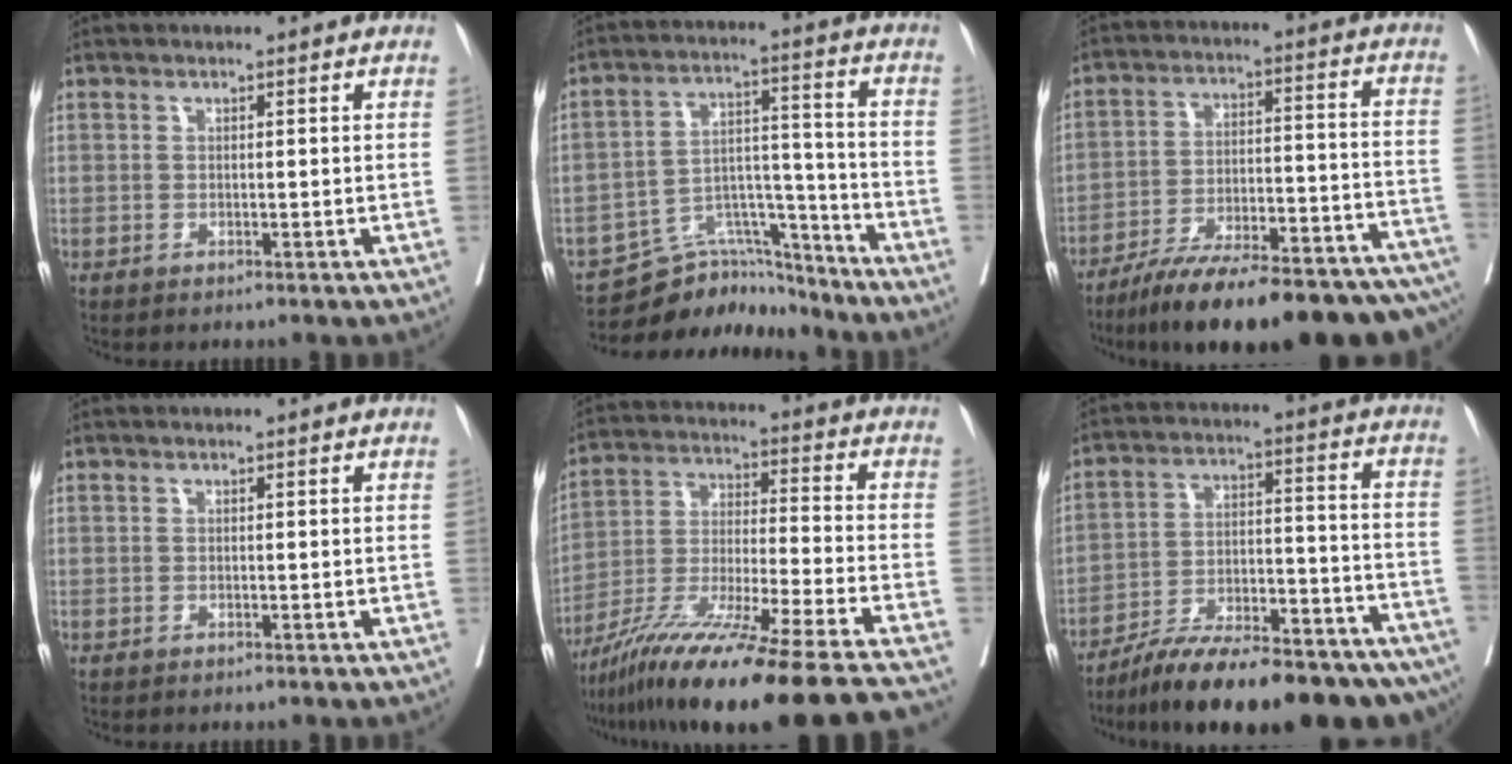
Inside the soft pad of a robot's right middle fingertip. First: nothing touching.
{"total": 11.2, "force": [-10.8, 2.8, 0.9], "torque": [-0.011, 0.044, -0.184]}
{"total": 27.0, "force": [-22.0, 4.4, 15.0], "torque": [-0.161, 0.000, -0.315]}
{"total": 0.0}
{"total": 24.2, "force": [-19.5, -1.3, 14.3], "torque": [-0.212, -0.055, -0.333]}
{"total": 24.6, "force": [-19.9, 4.7, 13.7], "torque": [-0.157, 0.010, -0.297]}